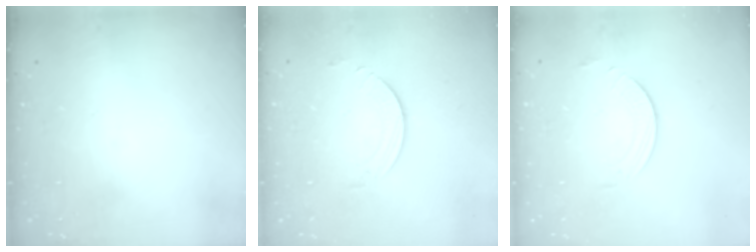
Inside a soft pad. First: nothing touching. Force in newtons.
{"total": 2.2, "press": 2.2, "slide": 0.2}
{"total": 2.3, "press": 2.3, "slide": 0.2}